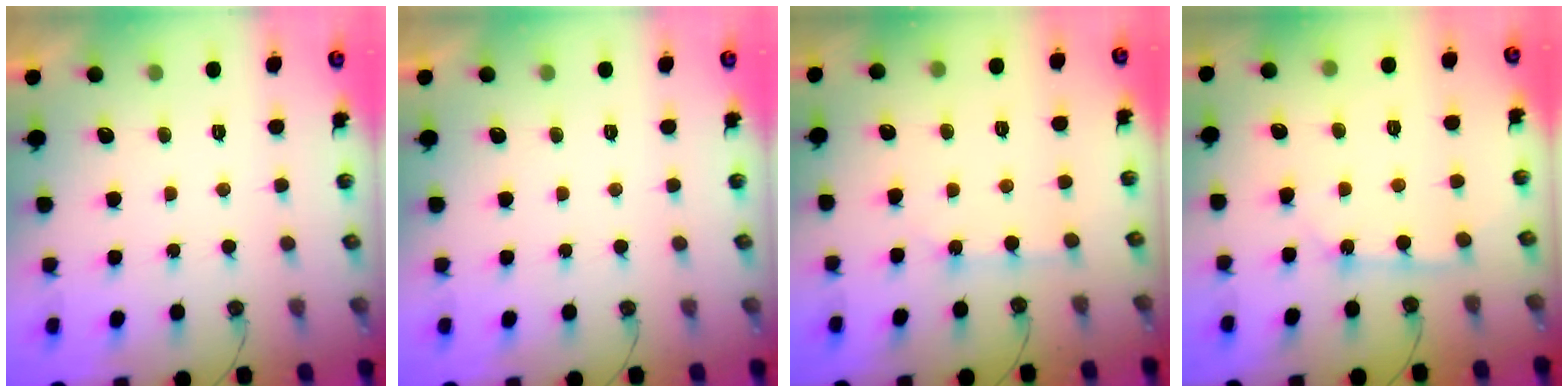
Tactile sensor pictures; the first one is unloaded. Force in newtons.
{"total": 0.0}
{"total": 2.5, "press": 2.5, "slide": 0.3}
{"total": 4.3, "press": 4.3, "slide": 0.4}